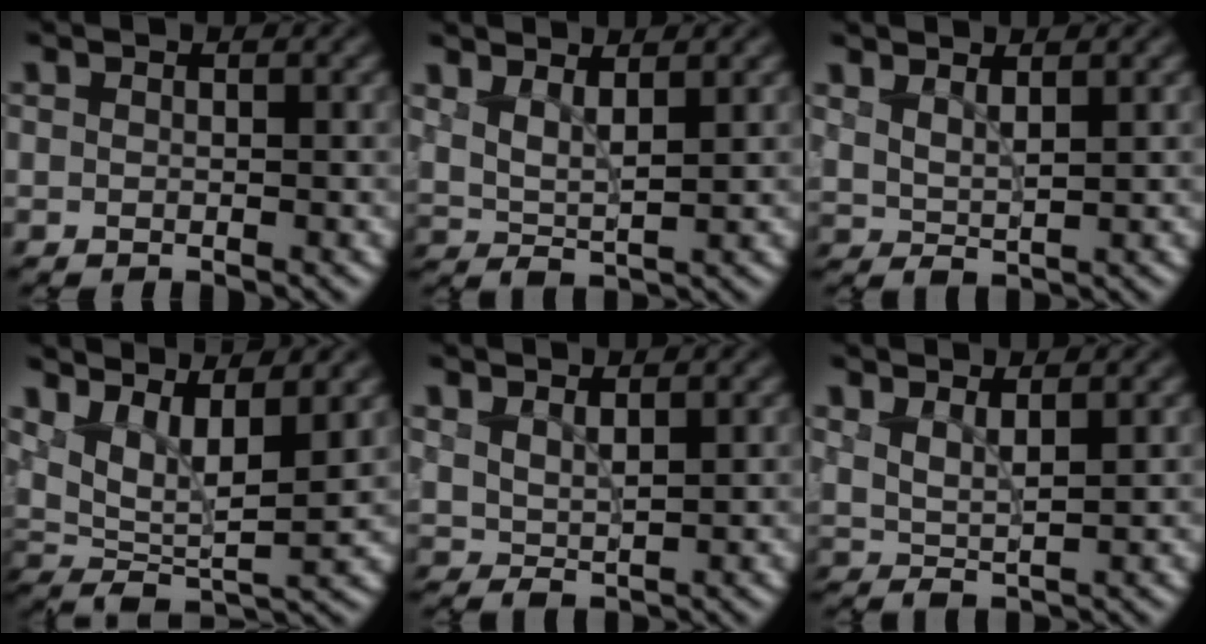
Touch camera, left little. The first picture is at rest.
{"total": 2.4, "force": [1.3, 0.8, 1.9], "torque": [-0.041, -0.005, 0.025]}
{"total": 1.8, "force": [1.0, 0.7, 1.3], "torque": [-0.029, -0.003, 0.020]}
{"total": 6.1, "force": [3.1, 2.3, 4.7], "torque": [-0.088, -0.010, 0.055]}
{"total": 1.9, "force": [1.0, 1.0, 1.4], "torque": [-0.033, -0.005, 0.020]}
{"total": 2.1, "force": [1.1, 0.7, 1.7], "torque": [-0.036, -0.005, 0.022]}